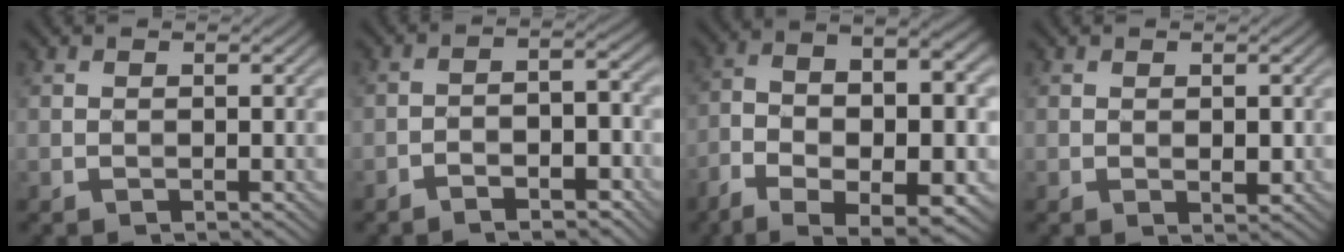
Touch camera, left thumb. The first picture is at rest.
{"total": 4.9, "force": [-3.3, 1.4, 3.3], "torque": [-0.051, 0.012, -0.052]}
{"total": 14.8, "force": [-5.7, 6.8, 11.8], "torque": [-0.227, -0.019, -0.085]}
{"total": 1.4, "force": [0.1, 0.7, 1.2], "torque": [-0.019, -0.002, 0.003]}